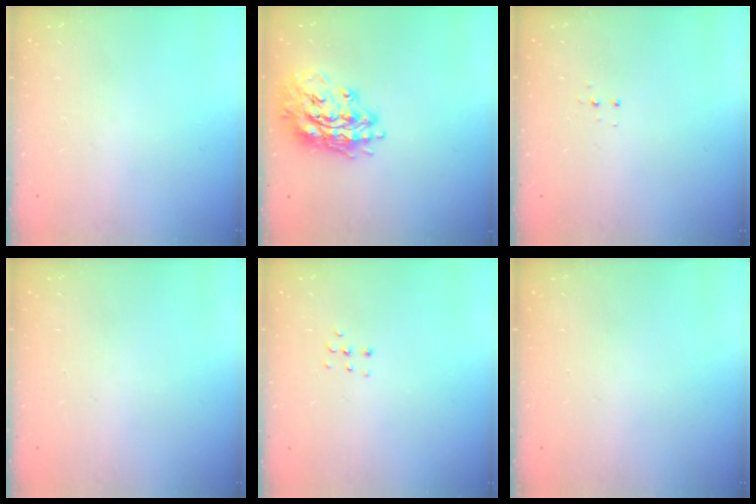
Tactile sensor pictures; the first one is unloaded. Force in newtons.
{"total": 16.5, "press": 16.4, "slide": 1.9}
{"total": 3.3, "press": 3.2, "slide": 0.6}
{"total": 0.0}
{"total": 3.8, "press": 3.8, "slide": 0.6}
{"total": 0.0}